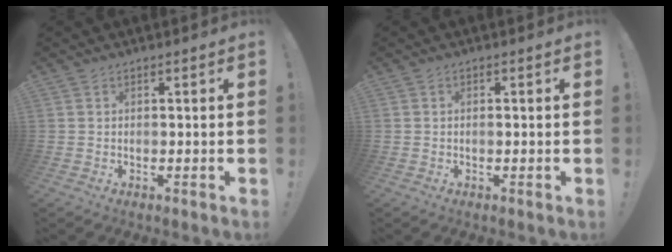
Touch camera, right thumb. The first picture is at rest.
{"total": 0.6, "force": [-0.3, 0.0, 0.5], "torque": [-0.011, 0.000, -0.004]}